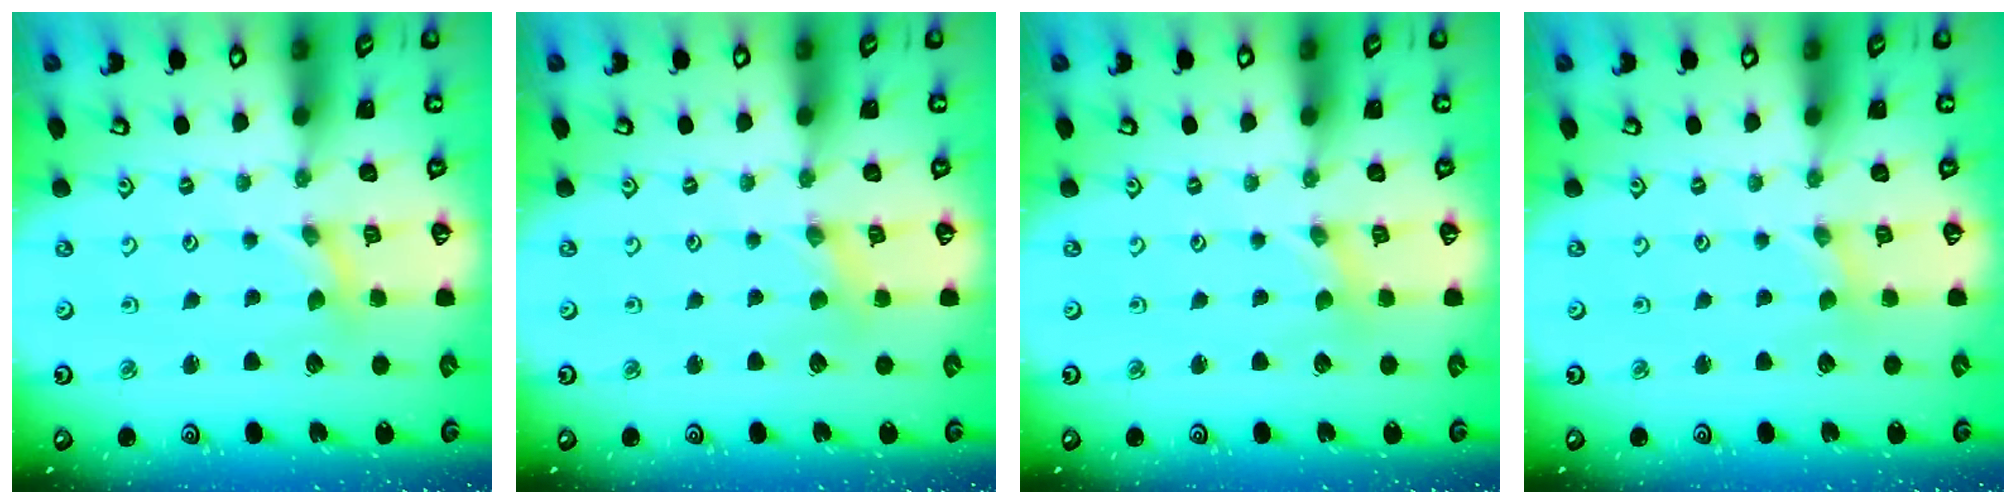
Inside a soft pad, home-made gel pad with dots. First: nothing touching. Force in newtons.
{"total": 1.0, "press": 0.9, "slide": 0.3}
{"total": 0.0}
{"total": 0.0}